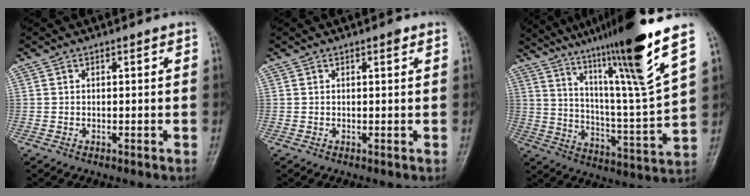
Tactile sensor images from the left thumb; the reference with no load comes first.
{"total": 0.9, "force": [0.5, 0.3, 0.7], "torque": [-0.009, -0.001, 0.006]}
{"total": 21.6, "force": [14.4, 0.3, 16.0], "torque": [-0.244, -0.067, 0.240]}